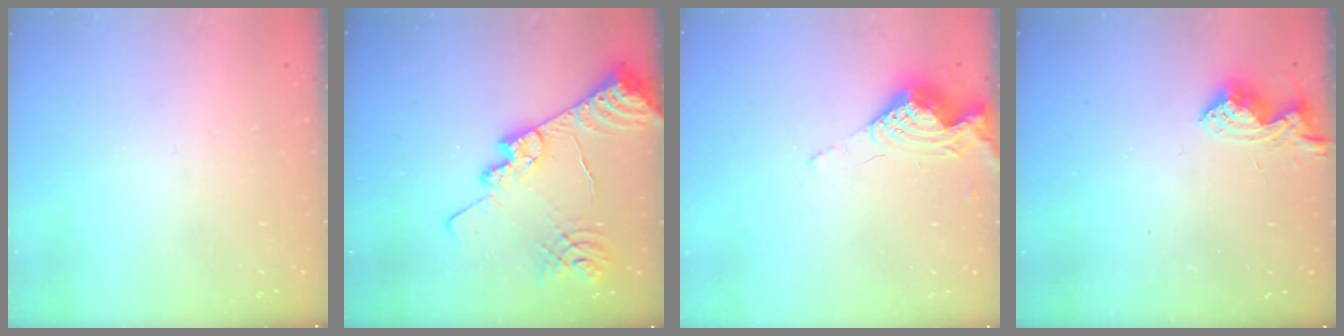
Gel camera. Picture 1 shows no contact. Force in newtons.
{"total": 16.2, "press": 16.1, "slide": 1.7}
{"total": 9.4, "press": 9.4, "slide": 0.4}
{"total": 10.0, "press": 10.0, "slide": 0.2}